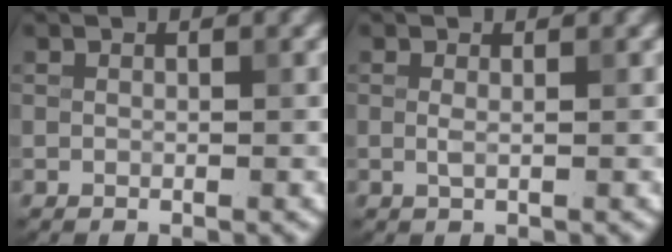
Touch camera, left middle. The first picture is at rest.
{"total": 0.7, "force": [0.1, 0.2, 0.7], "torque": [-0.015, -0.002, 0.000]}